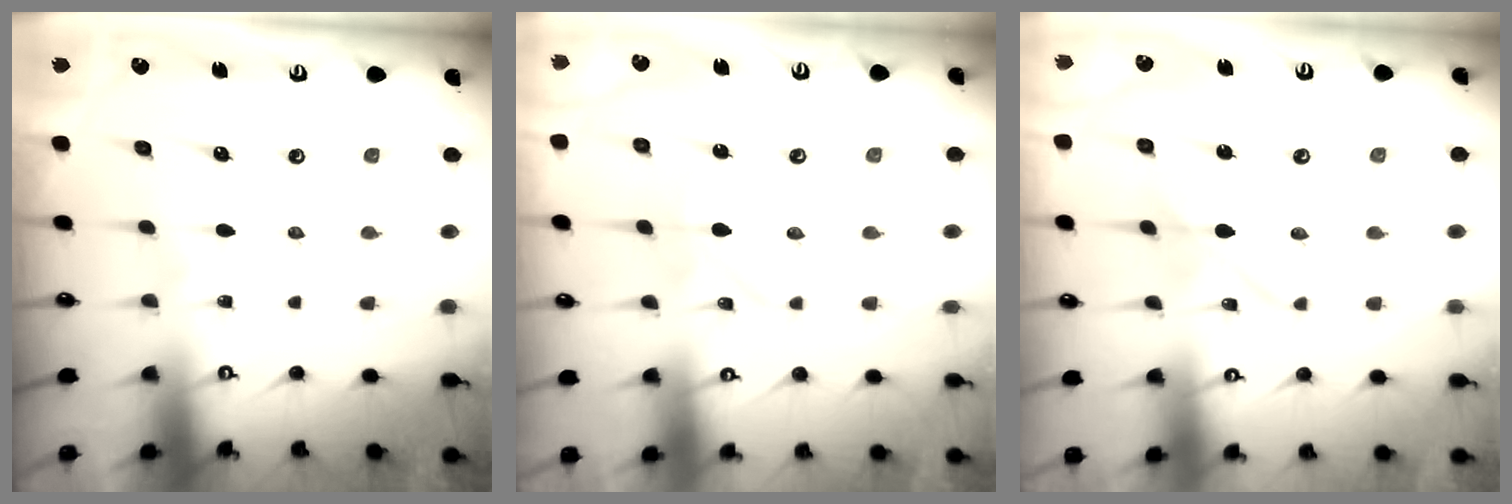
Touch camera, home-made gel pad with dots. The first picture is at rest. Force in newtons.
{"total": 2.3, "press": 2.3, "slide": 0.1}
{"total": 2.3, "press": 2.3, "slide": 0.2}